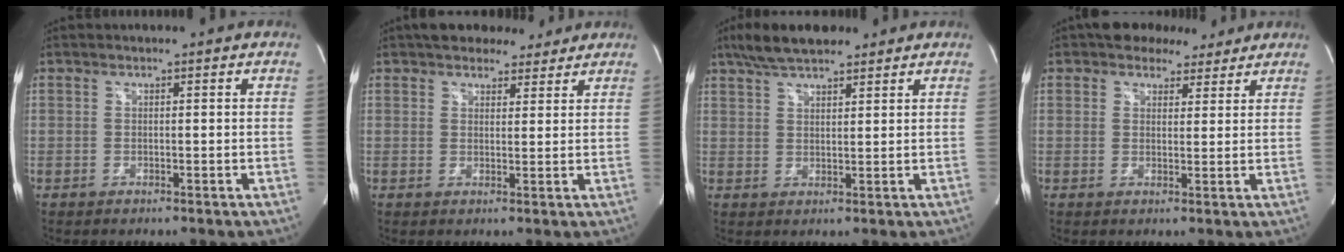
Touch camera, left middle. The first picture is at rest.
{"total": 8.5, "force": [7.2, 3.4, 3.0], "torque": [-0.036, 0.019, 0.100]}
{"total": 8.4, "force": [6.6, 2.3, 4.7], "torque": [-0.090, 0.023, 0.117]}
{"total": 6.7, "force": [5.4, 3.4, 1.9], "torque": [-0.023, 0.016, 0.074]}